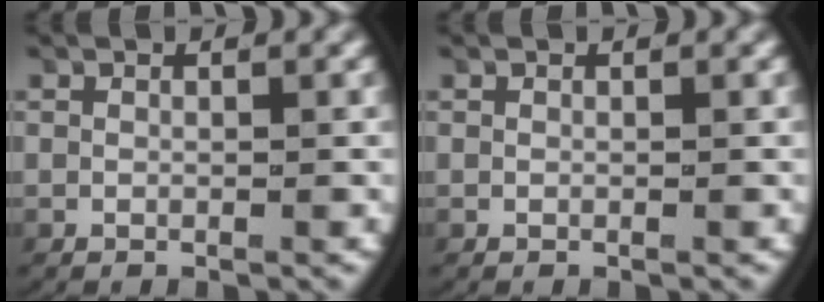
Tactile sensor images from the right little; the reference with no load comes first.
{"total": 0.0}